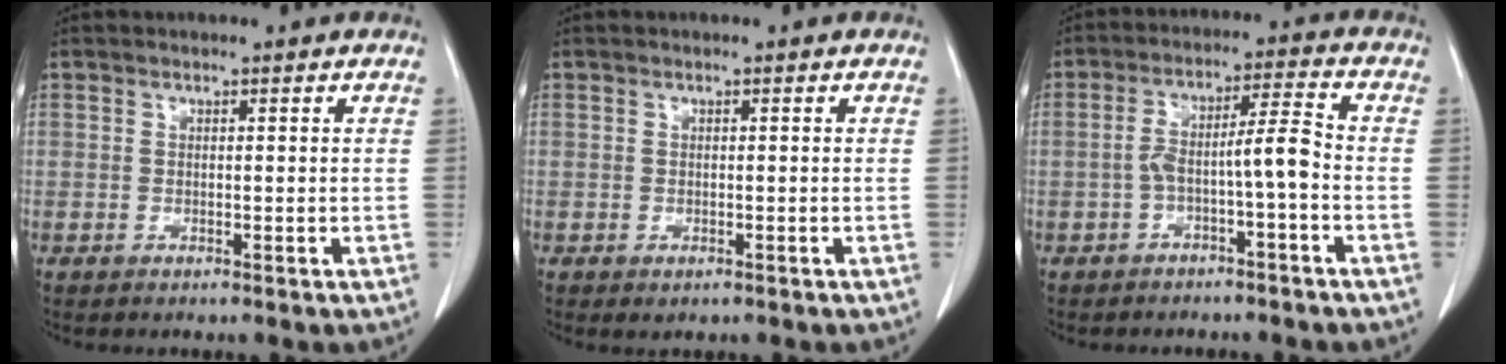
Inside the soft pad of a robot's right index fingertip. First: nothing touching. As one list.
[{"total": 0.9, "force": [-0.5, 0.5, 0.6], "torque": [-0.007, -0.001, -0.001]}, {"total": 6.3, "force": [-2.2, 0.3, 5.9], "torque": [-0.108, 0.030, -0.033]}]